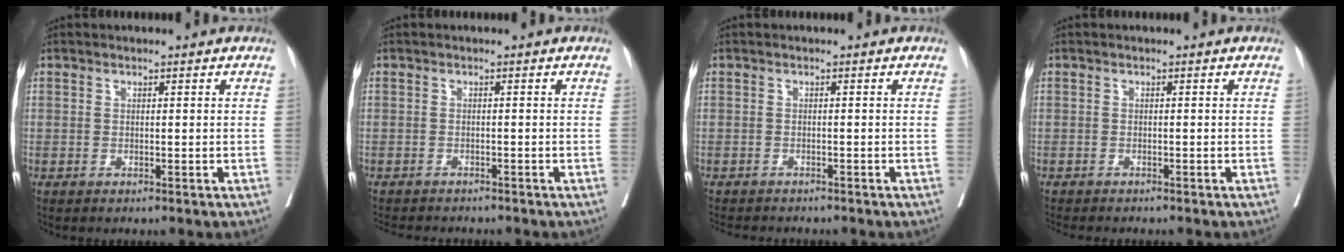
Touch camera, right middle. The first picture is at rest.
{"total": 6.5, "force": [-6.0, 1.6, 2.1], "torque": [-0.026, -0.003, -0.084]}
{"total": 5.8, "force": [-5.2, 1.4, 1.9], "torque": [-0.023, -0.004, -0.075]}
{"total": 4.4, "force": [-3.9, 0.9, 1.8], "torque": [-0.023, -0.008, -0.055]}